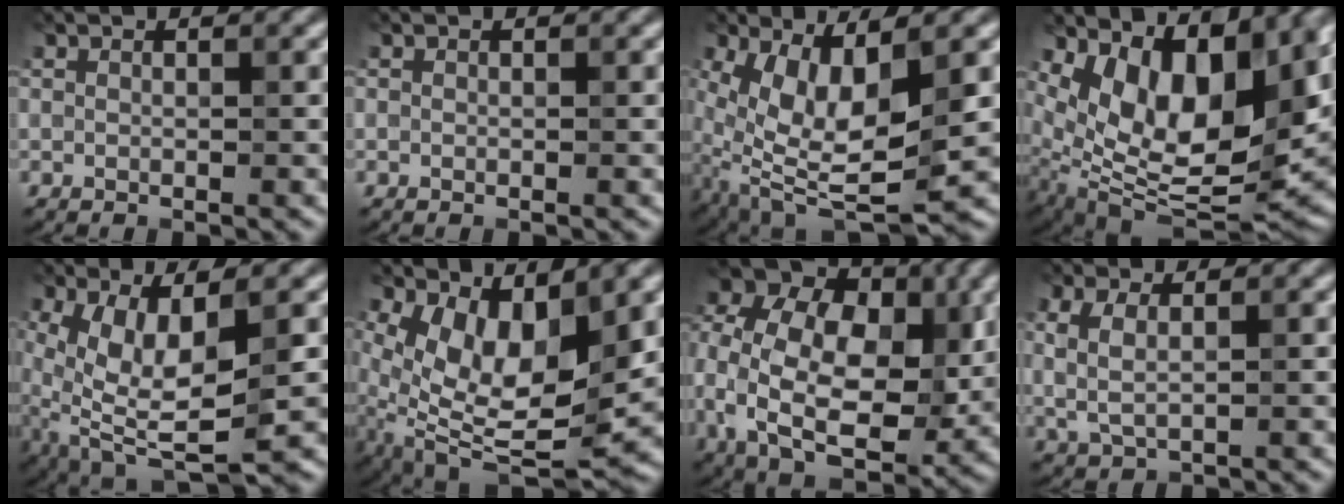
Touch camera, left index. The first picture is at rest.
{"total": 0.6, "force": [-0.2, -0.3, -0.4], "torque": [0.002, 0.000, 0.005]}
{"total": 8.1, "force": [-0.1, 3.4, 7.3], "torque": [-0.167, -0.019, 0.011]}
{"total": 11.2, "force": [3.6, 5.8, 8.9], "torque": [-0.153, -0.018, 0.076]}
{"total": 7.7, "force": [-0.8, 3.0, 7.1], "torque": [-0.155, -0.015, -0.003]}
{"total": 8.5, "force": [1.3, 4.3, 7.2], "torque": [-0.151, -0.024, 0.037]}
{"total": 14.1, "force": [-0.2, 9.9, 10.0], "torque": [-0.195, 0.011, 0.012]}
{"total": 2.2, "force": [0.5, 0.9, 1.9], "torque": [-0.055, -0.004, 0.022]}